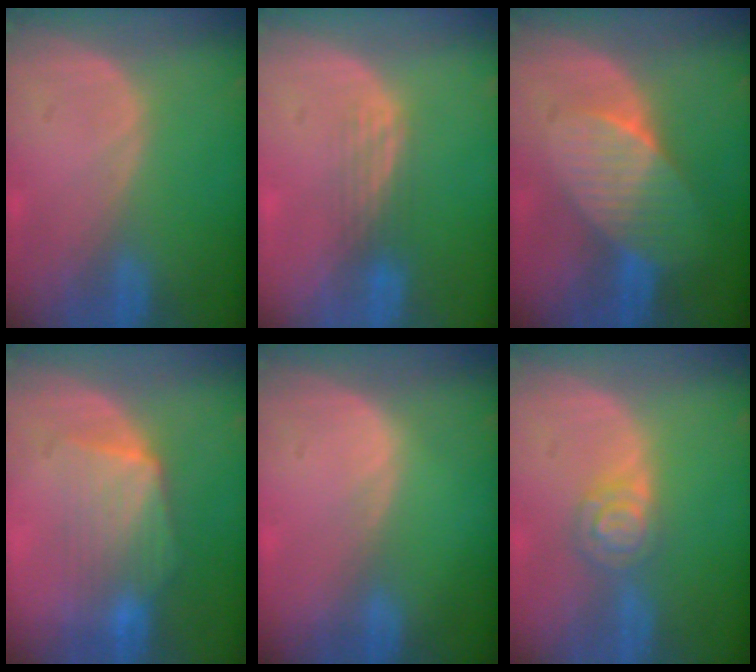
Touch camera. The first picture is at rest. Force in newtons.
{"total": 2.8, "press": 2.5, "slide": 1.3}
{"total": 7.4, "press": 6.7, "slide": 3.2}
{"total": 7.3, "press": 7.1, "slide": 1.6}
{"total": 0.5, "press": 0.3, "slide": 0.4}
{"total": 4.6, "press": 4.2, "slide": 2.1}